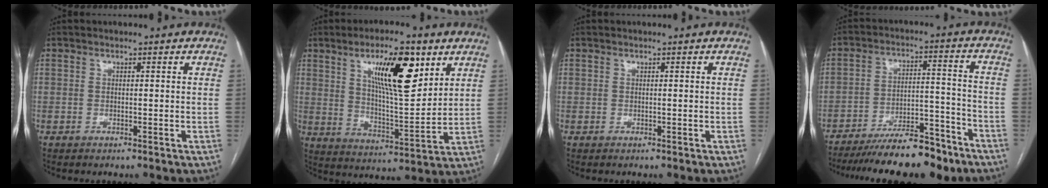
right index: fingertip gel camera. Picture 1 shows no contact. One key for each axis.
{"total": 14.1, "fx": 6.8, "fy": 3.3, "fz": 11.9, "tx": -0.199, "ty": 0.001, "tz": 0.118}
{"total": 0.0}
{"total": 15.6, "fx": -12.9, "fy": 3.5, "fz": 8.0, "tx": -0.117, "ty": 0.017, "tz": -0.206}